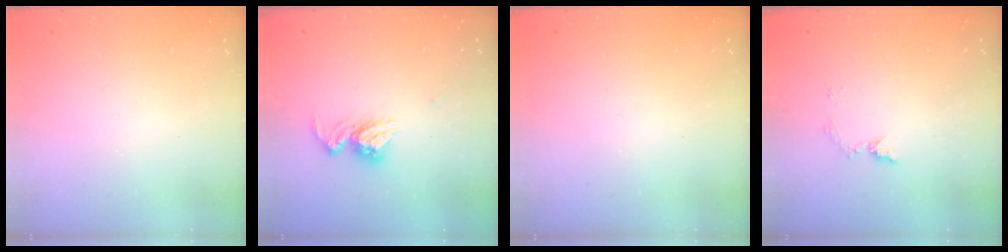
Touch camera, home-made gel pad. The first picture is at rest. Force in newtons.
{"total": 10.0, "press": 10.0, "slide": 0.8}
{"total": 0.0}
{"total": 6.4, "press": 6.4, "slide": 0.7}